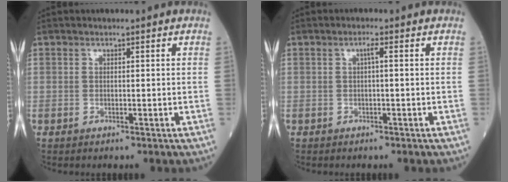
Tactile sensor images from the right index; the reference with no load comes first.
{"total": 1.2, "force": [0.2, 0.0, 1.2], "torque": [-0.025, 0.003, 0.002]}